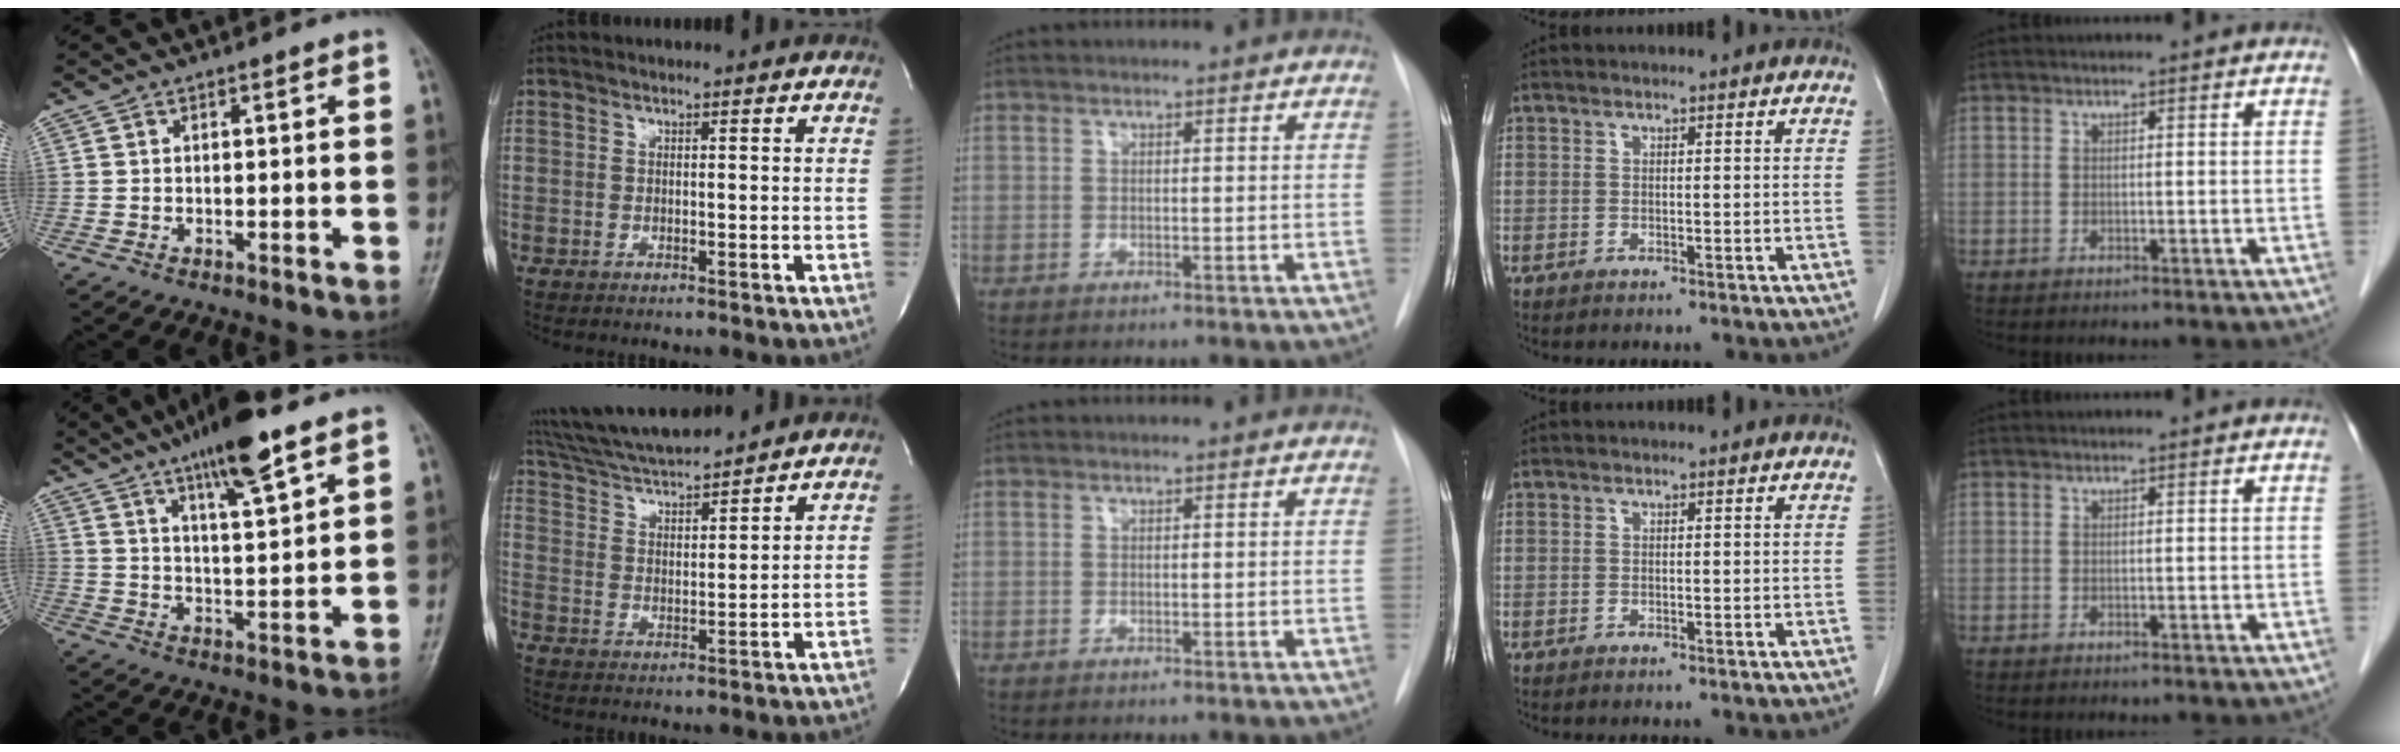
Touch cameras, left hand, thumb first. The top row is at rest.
{"thumb": {"total": 13.2, "force": [8.4, 2.5, 9.9], "torque": [-0.152, -0.034, 0.139]}, "index": {"total": 14.3, "force": [13.2, 1.4, 5.5], "torque": [-0.108, 0.020, 0.234]}}